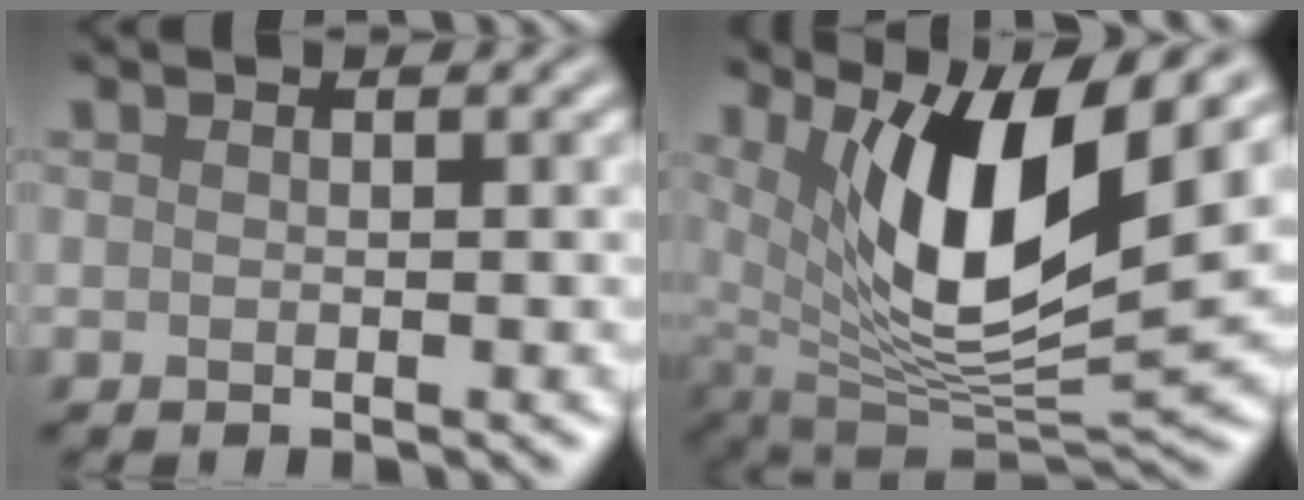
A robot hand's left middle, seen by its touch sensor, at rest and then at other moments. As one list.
[{"total": 10.7, "force": [4.4, 3.3, 9.2], "torque": [-0.155, -0.016, 0.088]}]